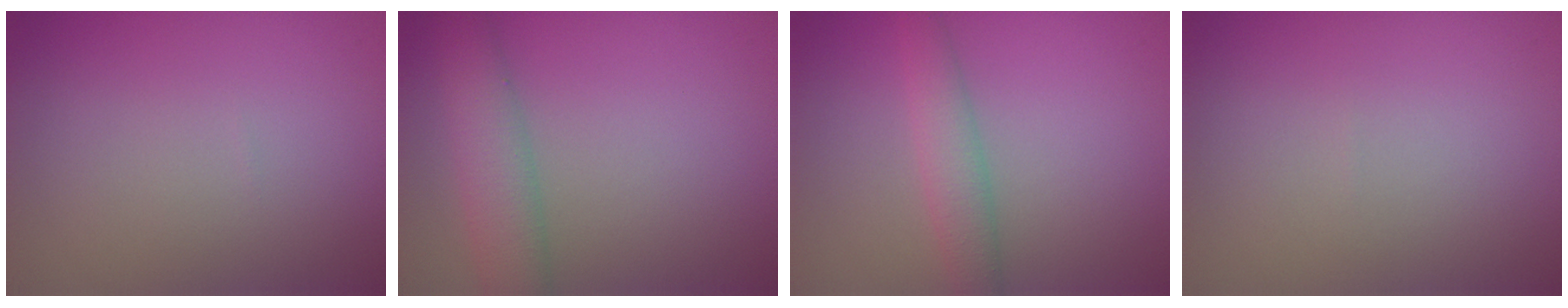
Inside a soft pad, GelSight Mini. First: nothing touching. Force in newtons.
{"total": 4.4, "press": 4.4, "slide": 0.1}
{"total": 2.7, "press": 2.7, "slide": 0.1}
{"total": 0.0}